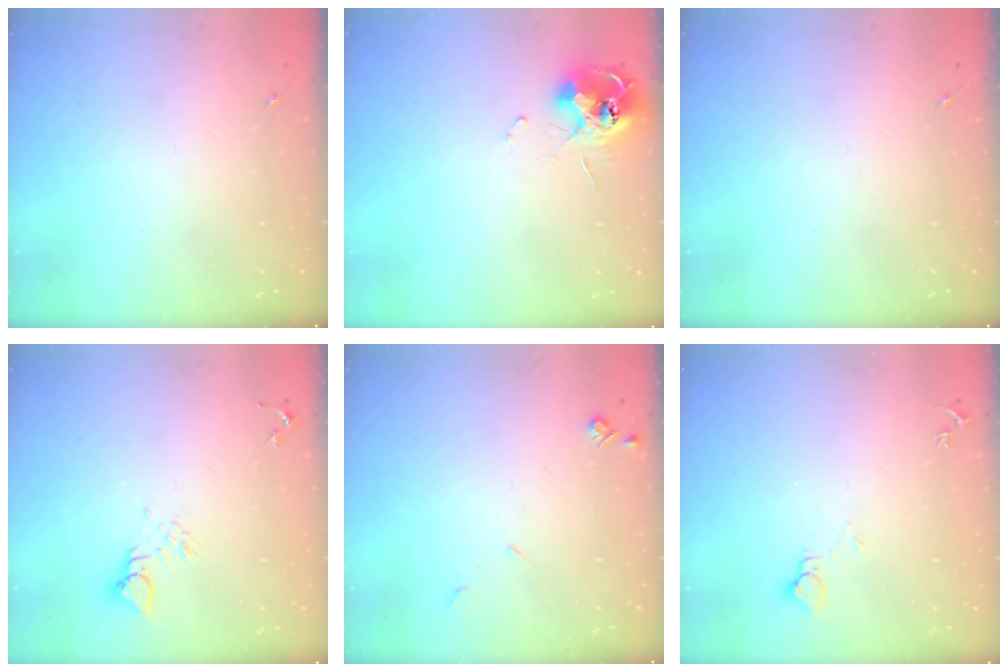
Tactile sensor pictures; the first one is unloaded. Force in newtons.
{"total": 12.0, "press": 11.9, "slide": 1.2}
{"total": 0.0}
{"total": 4.1, "press": 4.1, "slide": 0.2}
{"total": 4.2, "press": 4.2, "slide": 0.7}
{"total": 4.0, "press": 4.0, "slide": 0.4}